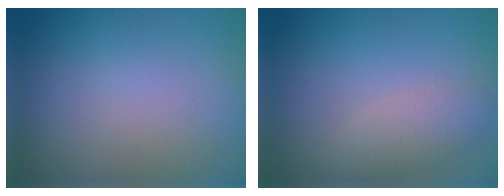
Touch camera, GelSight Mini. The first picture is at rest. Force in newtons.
{"total": 2.3, "press": 2.3, "slide": 0.2}